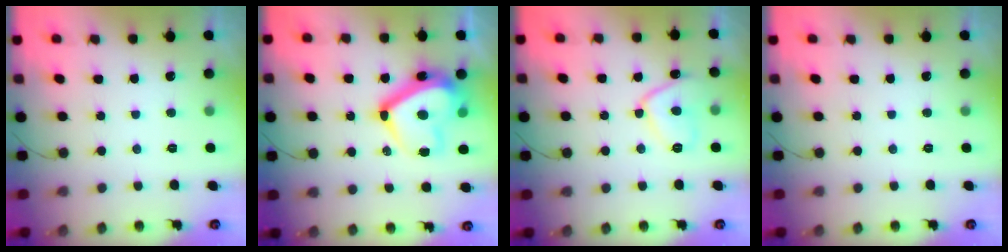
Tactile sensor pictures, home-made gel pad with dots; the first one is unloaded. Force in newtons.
{"total": 18.8, "press": 18.7, "slide": 2.1}
{"total": 10.1, "press": 10.0, "slide": 1.1}
{"total": 0.0}